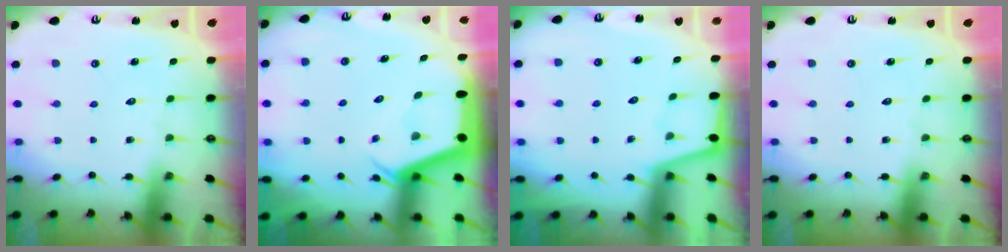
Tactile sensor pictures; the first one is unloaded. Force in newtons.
{"total": 2.8, "press": 2.8, "slide": 0.2}
{"total": 0.9, "press": 0.9, "slide": 0.2}
{"total": 0.0}